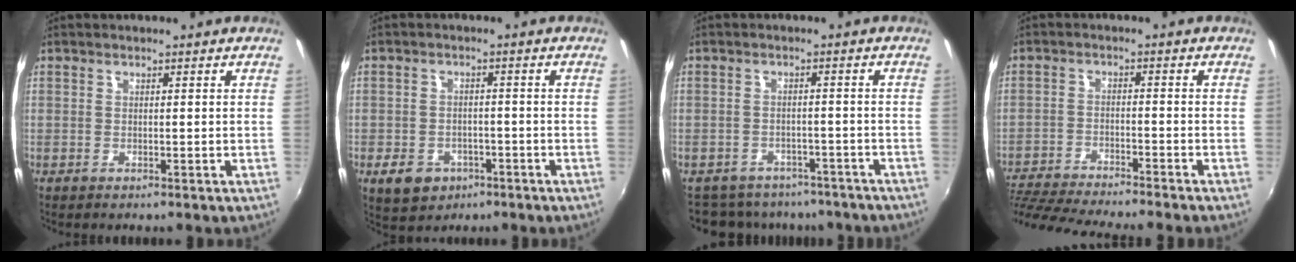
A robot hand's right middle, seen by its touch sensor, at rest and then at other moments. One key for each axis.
{"total": 6.7, "fx": -3.3, "fy": 5.1, "fz": 2.9, "tx": -0.074, "ty": 0.001, "tz": -0.041}
{"total": 13.3, "fx": -11.1, "fy": 6.1, "fz": 4.2, "tx": -0.098, "ty": 0.003, "tz": -0.142}
{"total": 13.2, "fx": -11.9, "fy": -0.1, "fz": 5.8, "tx": -0.136, "ty": -0.025, "tz": -0.197}